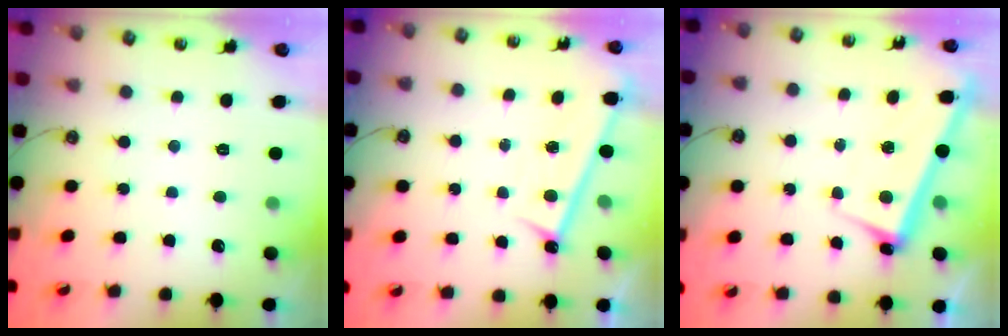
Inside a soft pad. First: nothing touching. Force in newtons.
{"total": 0.9, "press": 0.0, "slide": 0.9}
{"total": 2.6, "press": 2.5, "slide": 0.6}